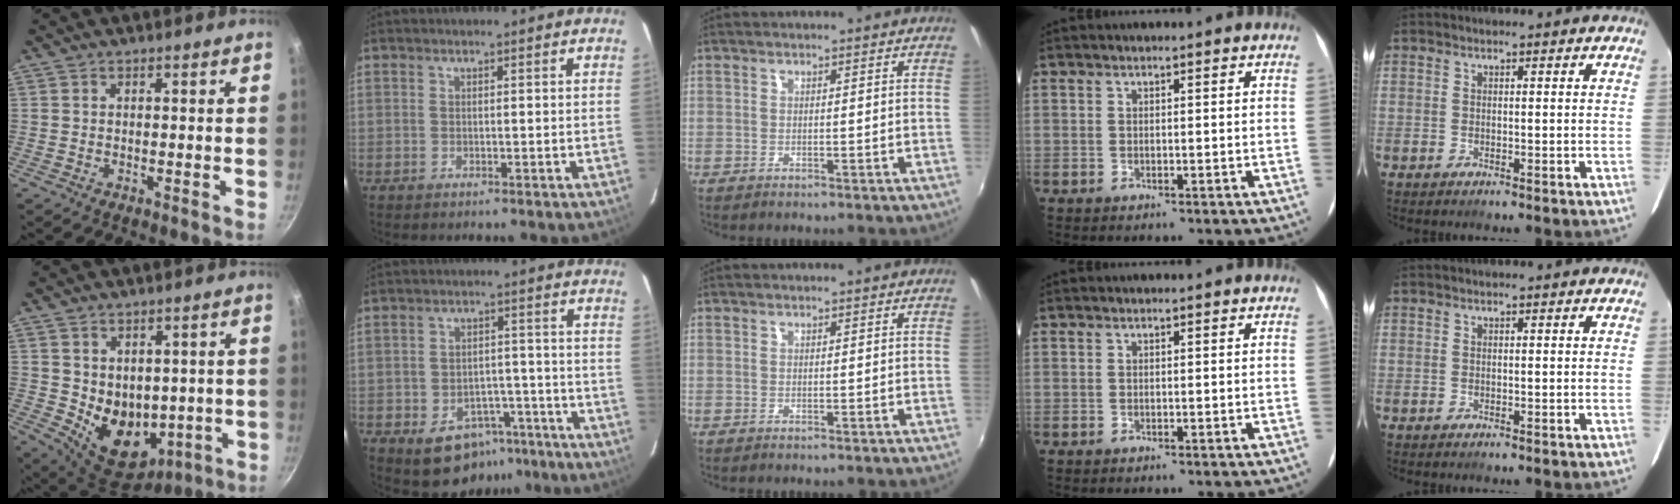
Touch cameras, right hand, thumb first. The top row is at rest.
{"thumb": {"total": 12.2, "force": [0.6, 9.5, 7.6], "torque": [-0.090, -0.032, 0.036]}, "index": {"total": 11.3, "force": [-6.9, 7.8, 4.5], "torque": [-0.083, 0.031, -0.068]}}